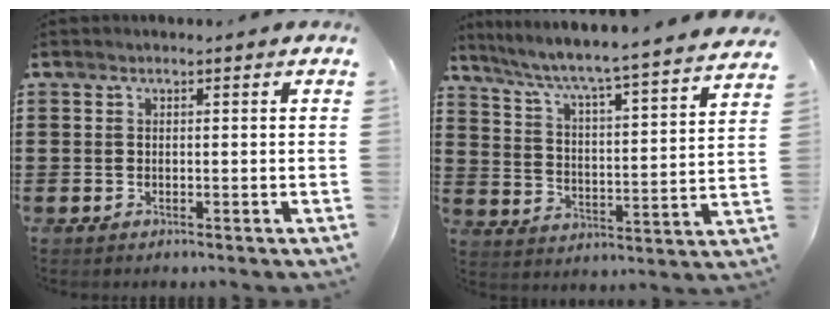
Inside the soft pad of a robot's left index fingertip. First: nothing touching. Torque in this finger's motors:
{"motor_torque": [1.40, -0.74, 0.33, 0.21]}